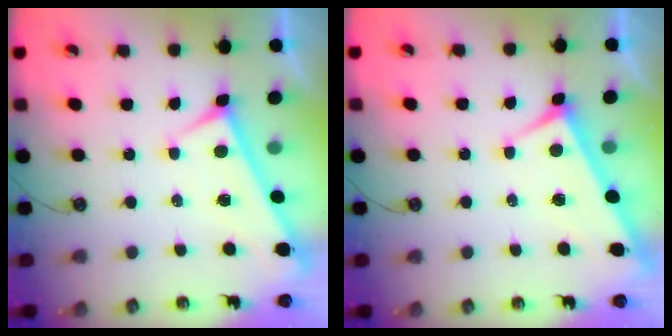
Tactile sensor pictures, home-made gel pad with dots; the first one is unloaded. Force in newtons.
{"total": 4.0, "press": 3.9, "slide": 0.6}